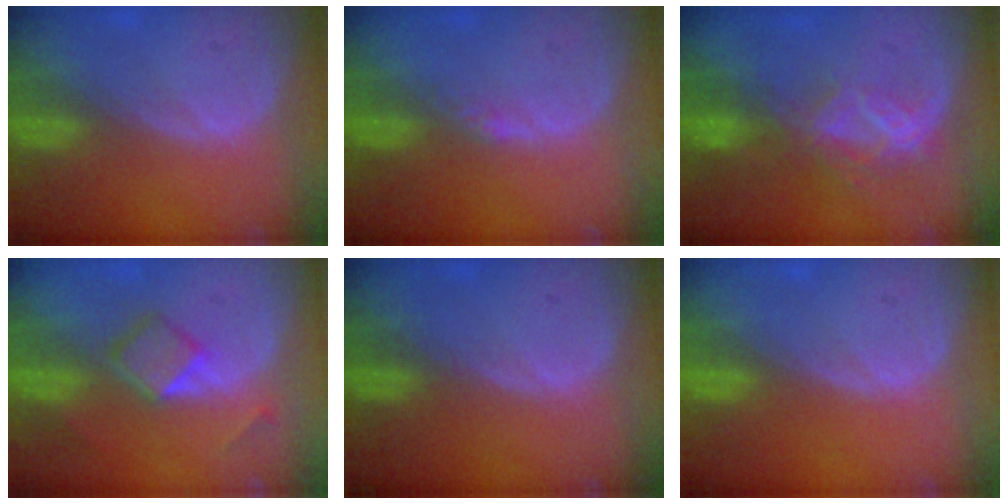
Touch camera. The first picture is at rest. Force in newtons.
{"total": 1.4, "press": 1.1, "slide": 0.8}
{"total": 6.7, "press": 5.7, "slide": 3.5}
{"total": 4.5, "press": 4.4, "slide": 0.8}
{"total": 0.0}
{"total": 0.0}